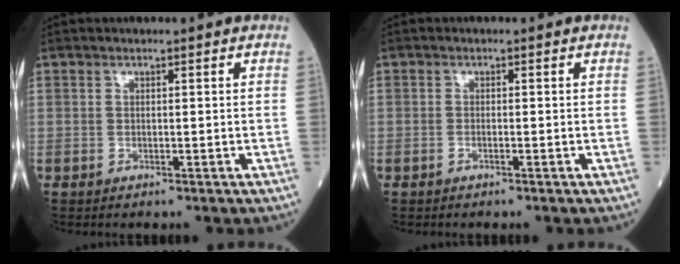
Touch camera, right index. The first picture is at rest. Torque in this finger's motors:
{"motor_torque": [-0.20, -0.09, -0.13, -0.03]}